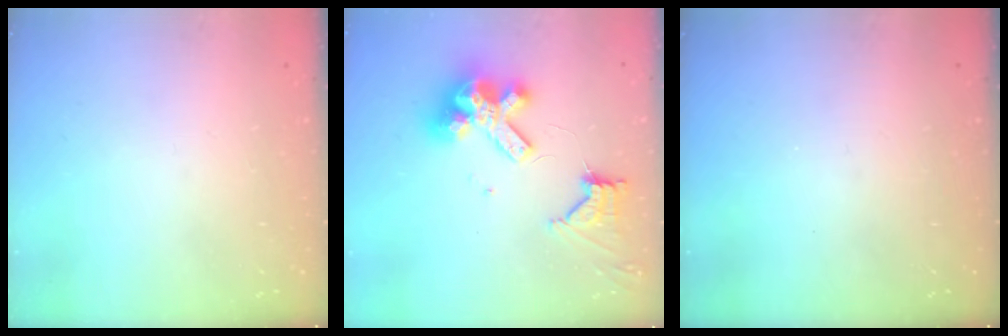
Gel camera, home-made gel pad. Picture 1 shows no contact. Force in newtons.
{"total": 14.3, "press": 14.2, "slide": 1.7}
{"total": 0.0}